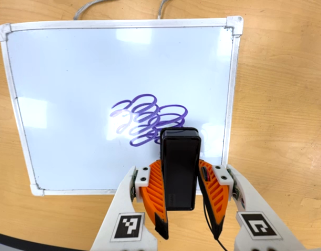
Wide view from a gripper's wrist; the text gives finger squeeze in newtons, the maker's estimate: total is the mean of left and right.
{"total": 4.1, "left": 2.6, "right": 5.5}